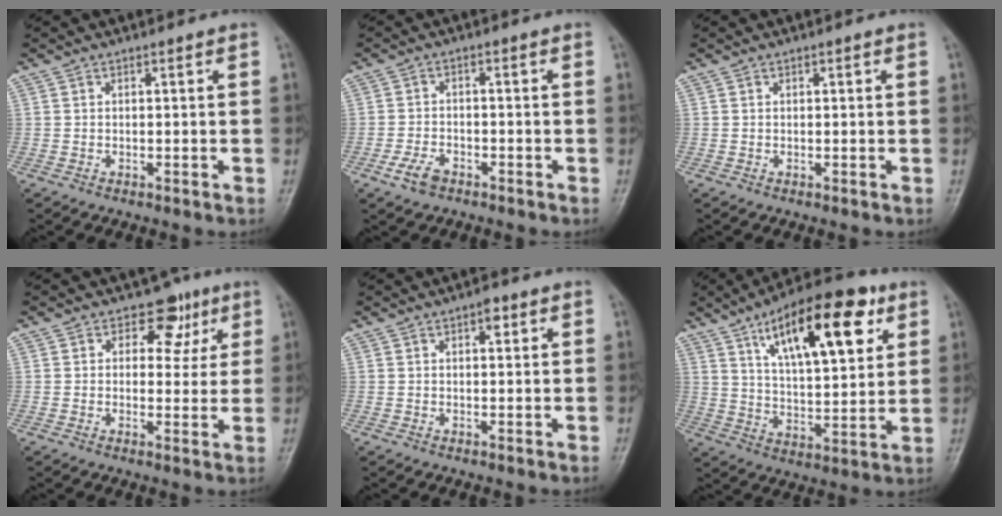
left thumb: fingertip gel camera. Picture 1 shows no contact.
{"total": 4.0, "force": [-2.4, 2.2, 2.3], "torque": [-0.045, 0.011, -0.045]}
{"total": 0.5, "force": [0.2, 0.2, 0.4], "torque": [-0.004, 0.001, 0.002]}
{"total": 6.8, "force": [3.1, 5.0, 3.4], "torque": [0.002, -0.004, 0.033]}
{"total": 2.2, "force": [1.0, 1.1, 1.6], "torque": [-0.016, 0.001, 0.010]}
{"total": 20.6, "force": [9.6, 8.0, 16.4], "torque": [-0.222, -0.025, 0.156]}